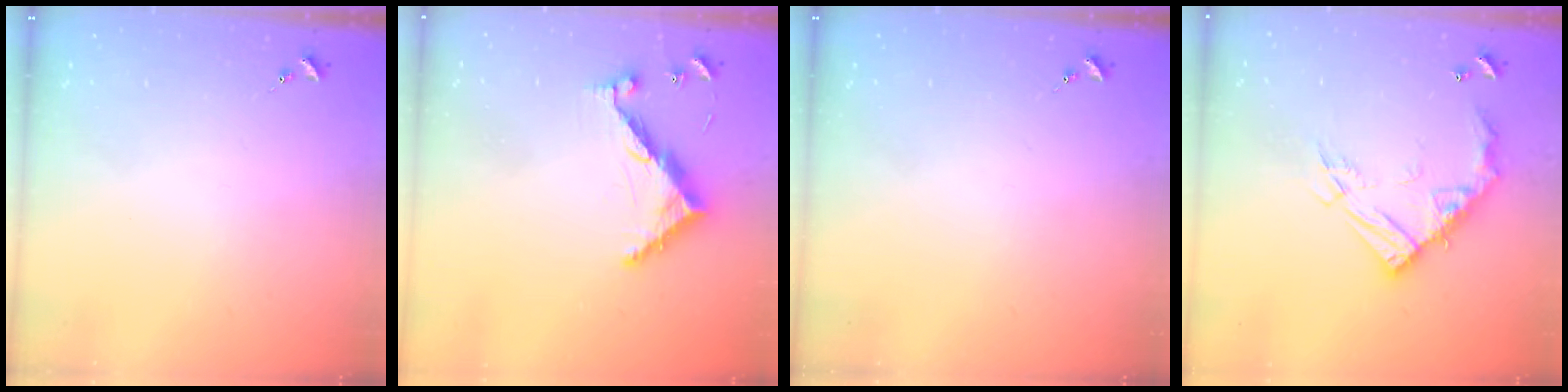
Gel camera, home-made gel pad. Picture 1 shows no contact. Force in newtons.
{"total": 9.3, "press": 9.3, "slide": 0.3}
{"total": 0.0}
{"total": 17.2, "press": 17.1, "slide": 1.7}